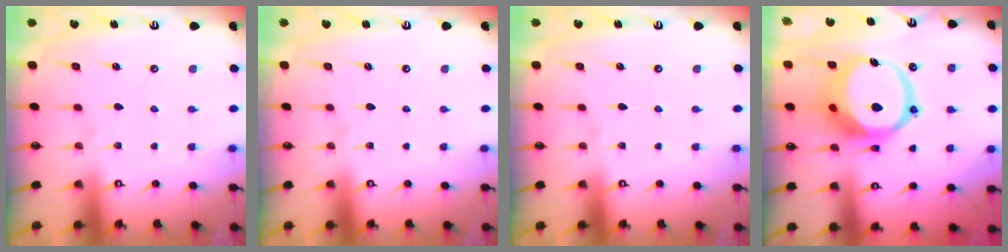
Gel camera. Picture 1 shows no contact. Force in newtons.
{"total": 0.0}
{"total": 0.0}
{"total": 14.0, "press": 13.9, "slide": 1.8}